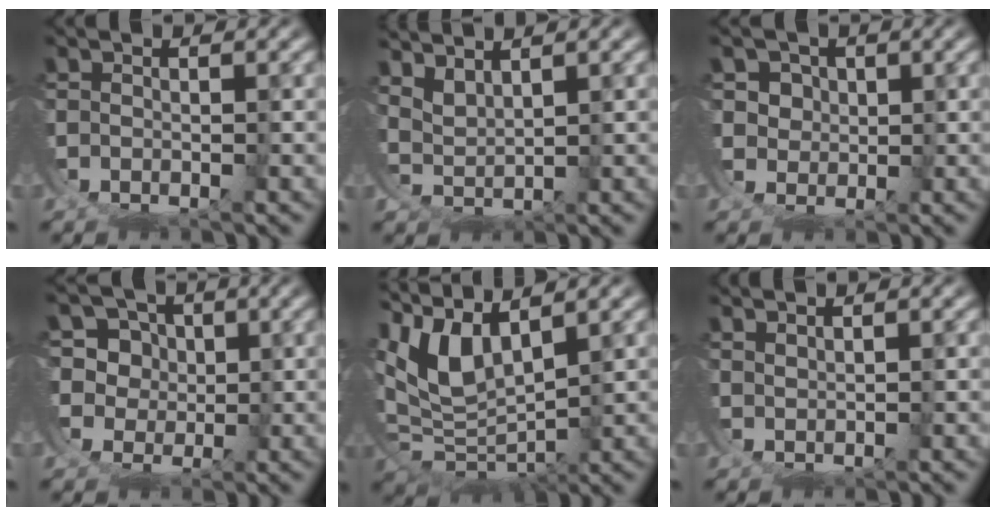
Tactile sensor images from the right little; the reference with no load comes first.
{"total": 4.4, "force": [2.2, 2.9, 2.5], "torque": [-0.066, -0.011, 0.038]}
{"total": 4.7, "force": [1.2, 4.1, 2.0], "torque": [-0.061, -0.019, 0.024]}
{"total": 10.8, "force": [1.0, 9.6, 4.9], "torque": [-0.126, -0.035, 0.015]}
{"total": 9.8, "force": [0.9, 6.7, 7.1], "torque": [-0.156, -0.029, 0.024]}
{"total": 1.8, "force": [1.6, -0.7, 0.2], "torque": [0.005, 0.004, 0.034]}